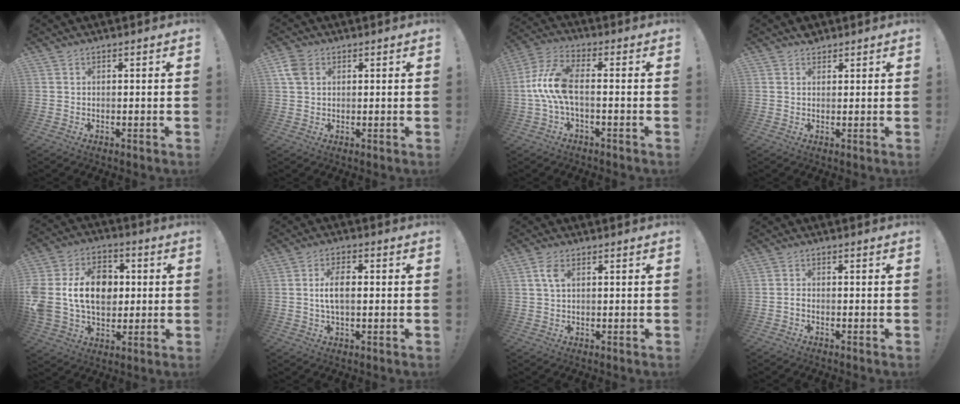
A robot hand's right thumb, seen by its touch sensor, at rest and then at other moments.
{"total": 5.5, "force": [2.0, 4.0, 3.3], "torque": [-0.070, 0.005, 0.041]}
{"total": 11.0, "force": [-0.7, 4.7, 10.0], "torque": [-0.204, 0.003, -0.009]}
{"total": 2.5, "force": [1.9, 1.5, 0.6], "torque": [-0.004, -0.007, 0.035]}
{"total": 18.6, "force": [1.7, 13.6, 12.6], "torque": [-0.216, 0.005, 0.034]}
{"total": 6.9, "force": [0.2, 3.3, 6.0], "torque": [-0.108, 0.007, 0.003]}
{"total": 3.9, "force": [1.5, 1.9, 3.1], "torque": [-0.058, 0.002, 0.027]}
{"total": 1.2, "force": [-1.0, 0.2, 0.7], "torque": [-0.017, 0.004, -0.016]}